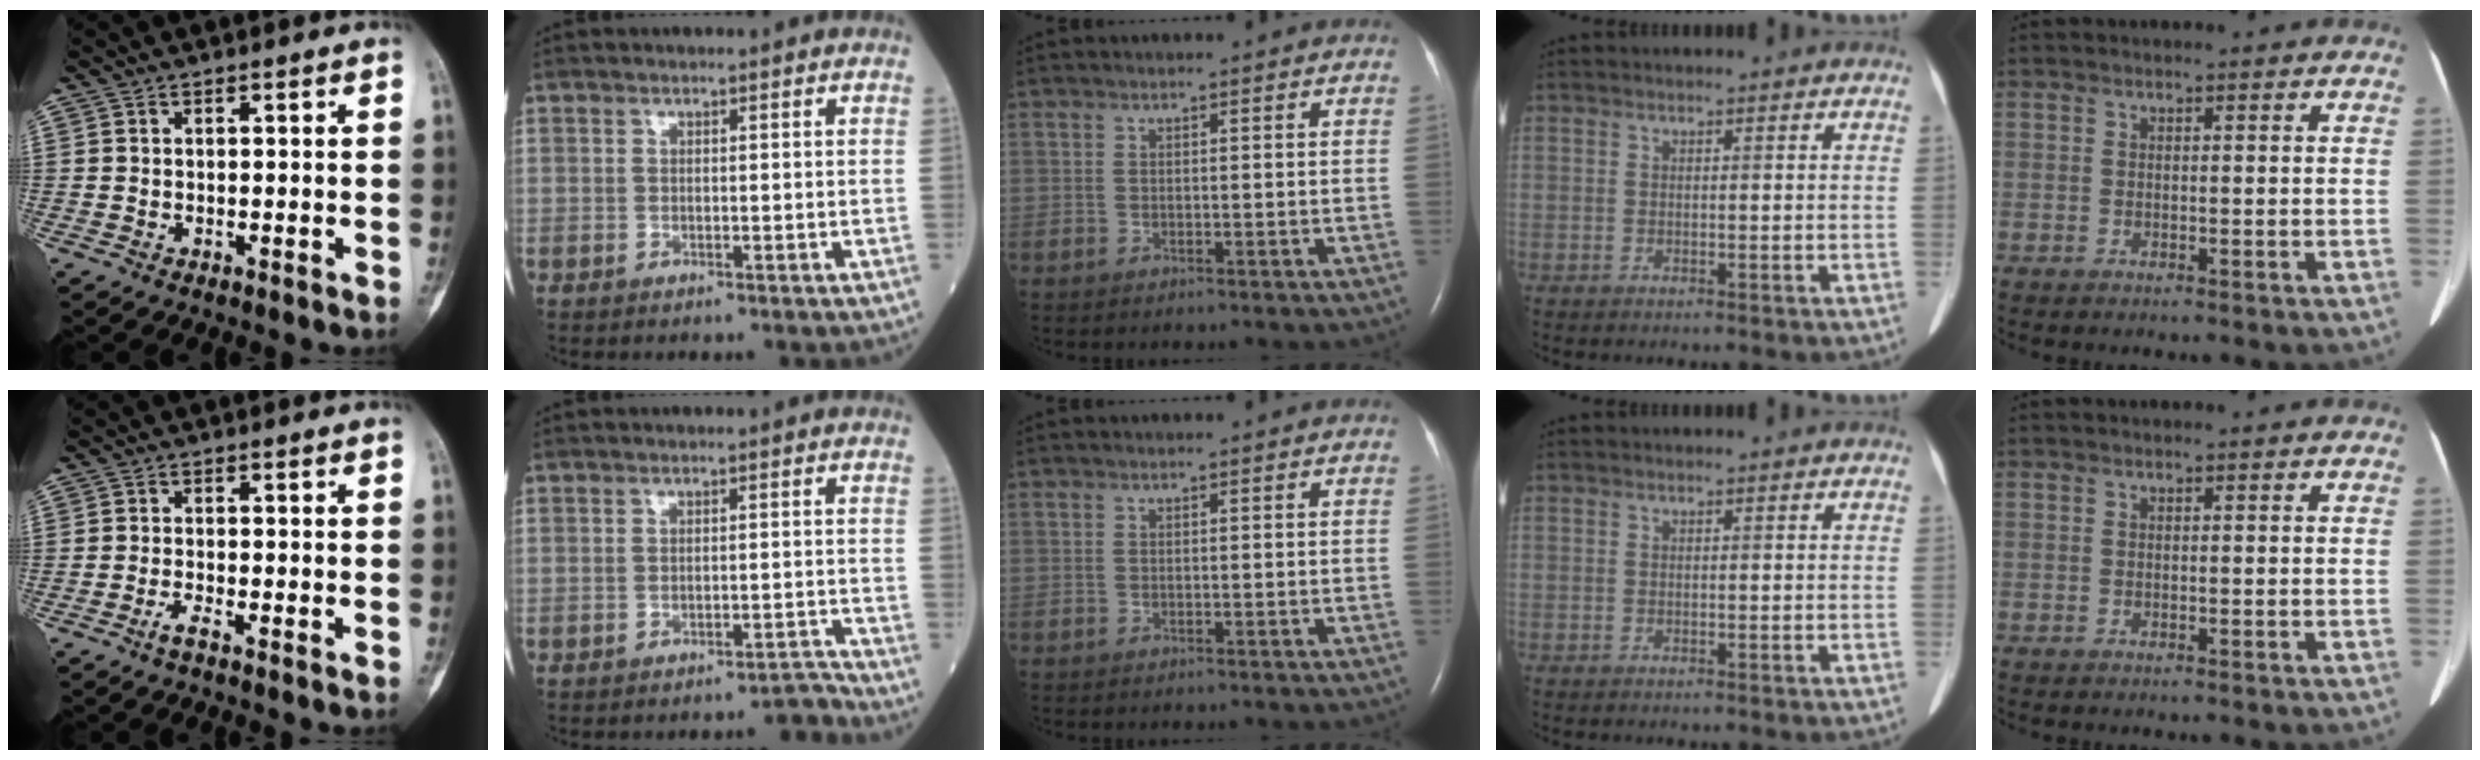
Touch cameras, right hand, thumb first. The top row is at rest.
{"thumb": {"total": 1.6, "force": [-1.2, -0.1, 1.1], "torque": [-0.029, 0.001, -0.027]}, "index": {"total": 2.0, "force": [-2.0, -0.1, 0.0], "torque": [0.014, -0.002, -0.024]}}